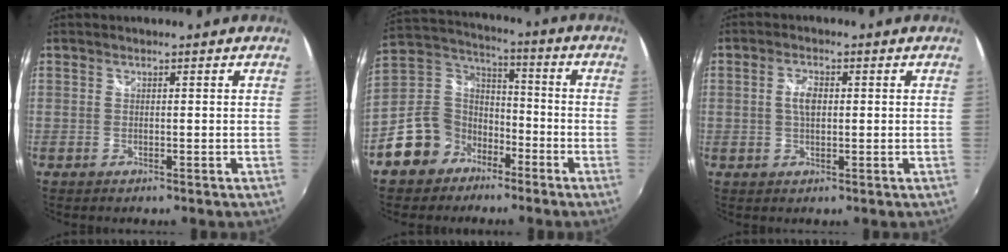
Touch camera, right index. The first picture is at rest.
{"total": 12.4, "force": [-7.2, 9.4, 3.4], "torque": [-0.095, 0.040, -0.123]}
{"total": 3.3, "force": [0.4, 1.7, 2.8], "torque": [-0.055, 0.009, 0.009]}